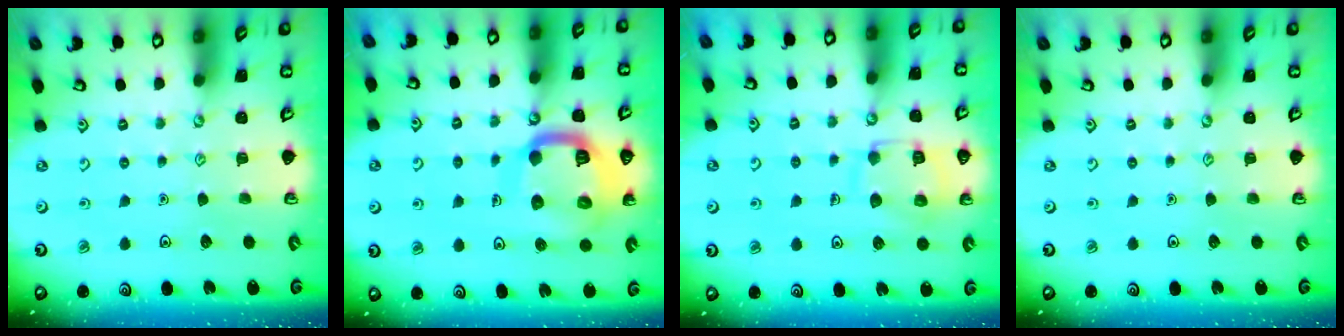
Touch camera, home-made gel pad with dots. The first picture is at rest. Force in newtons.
{"total": 17.4, "press": 17.3, "slide": 1.9}
{"total": 12.7, "press": 12.7, "slide": 1.3}
{"total": 0.0}